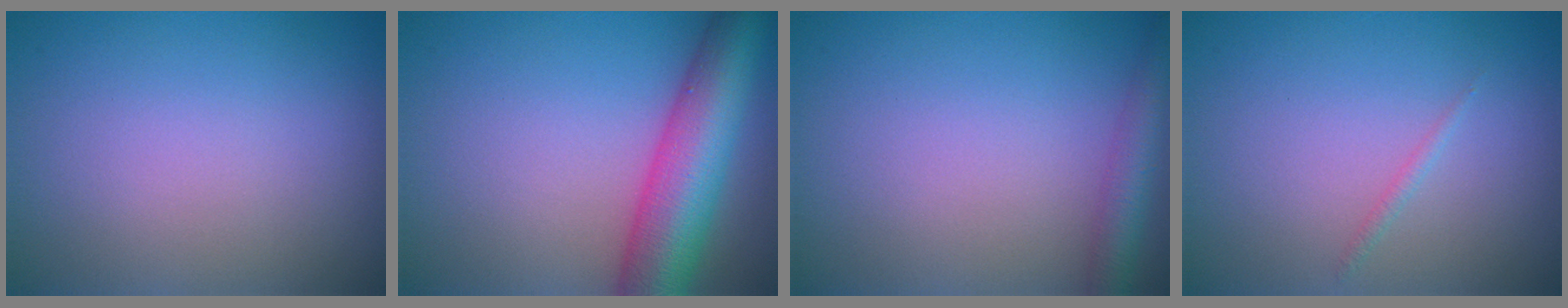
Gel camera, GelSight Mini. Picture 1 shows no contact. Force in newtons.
{"total": 9.1, "press": 9.1, "slide": 0.2}
{"total": 2.9, "press": 2.9, "slide": 0.1}
{"total": 0.6, "press": 0.6, "slide": 0.0}